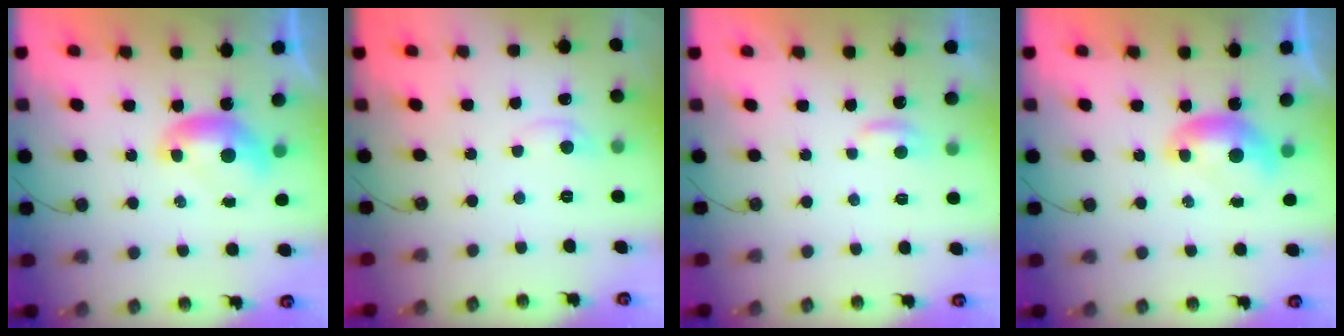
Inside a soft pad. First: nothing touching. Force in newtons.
{"total": 0.7, "press": 0.2, "slide": 0.7}
{"total": 1.9, "press": 1.9, "slide": 0.4}
{"total": 0.0}